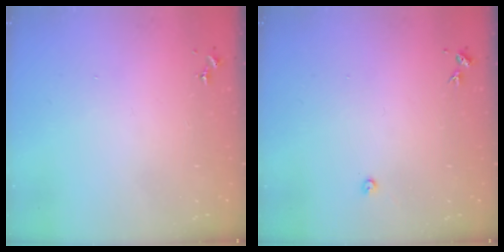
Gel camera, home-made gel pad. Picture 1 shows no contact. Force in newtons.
{"total": 2.4, "press": 2.4, "slide": 0.3}